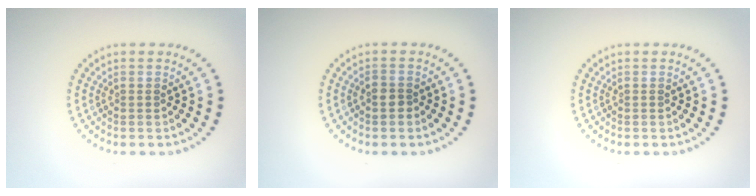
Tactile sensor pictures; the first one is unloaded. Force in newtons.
{"total": 1.3, "press": 1.2, "slide": 0.6}
{"total": 0.0}